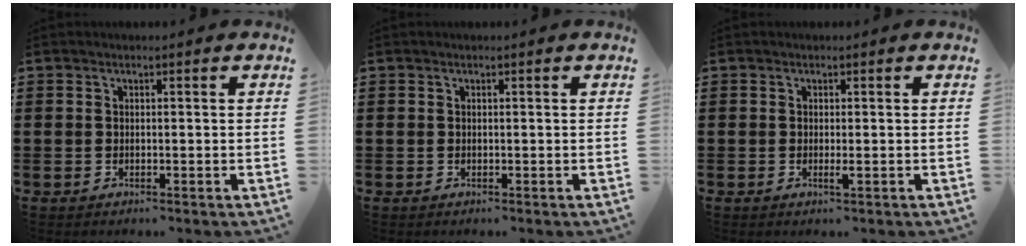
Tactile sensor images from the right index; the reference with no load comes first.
{"total": 0.0}
{"total": 1.0, "force": [-0.3, 0.0, 1.0], "torque": [-0.025, -0.006, -0.007]}